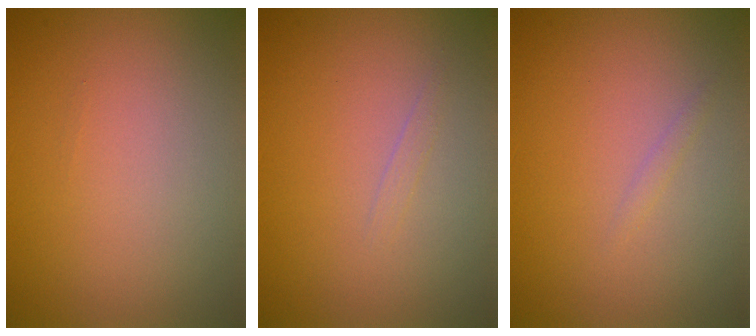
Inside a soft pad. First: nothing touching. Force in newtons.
{"total": 0.5, "press": 0.5, "slide": 0.1}
{"total": 0.5, "press": 0.5, "slide": 0.0}